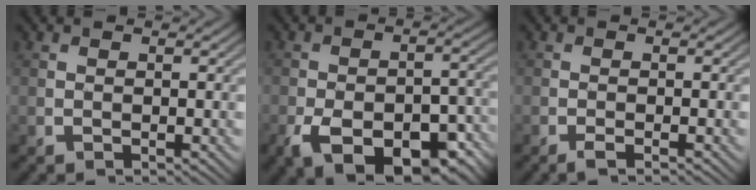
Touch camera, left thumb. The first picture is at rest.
{"total": 13.1, "force": [-7.1, 6.6, 8.8], "torque": [-0.145, -0.022, -0.106]}
{"total": 1.2, "force": [-0.8, 0.1, 0.9], "torque": [-0.015, 0.002, -0.020]}